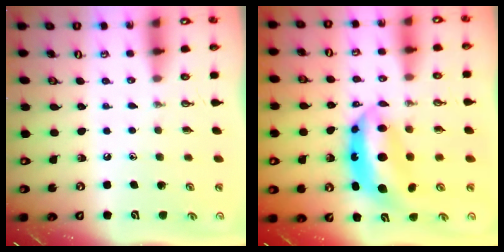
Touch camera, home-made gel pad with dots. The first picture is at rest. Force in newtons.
{"total": 10.1, "press": 10.1, "slide": 0.9}